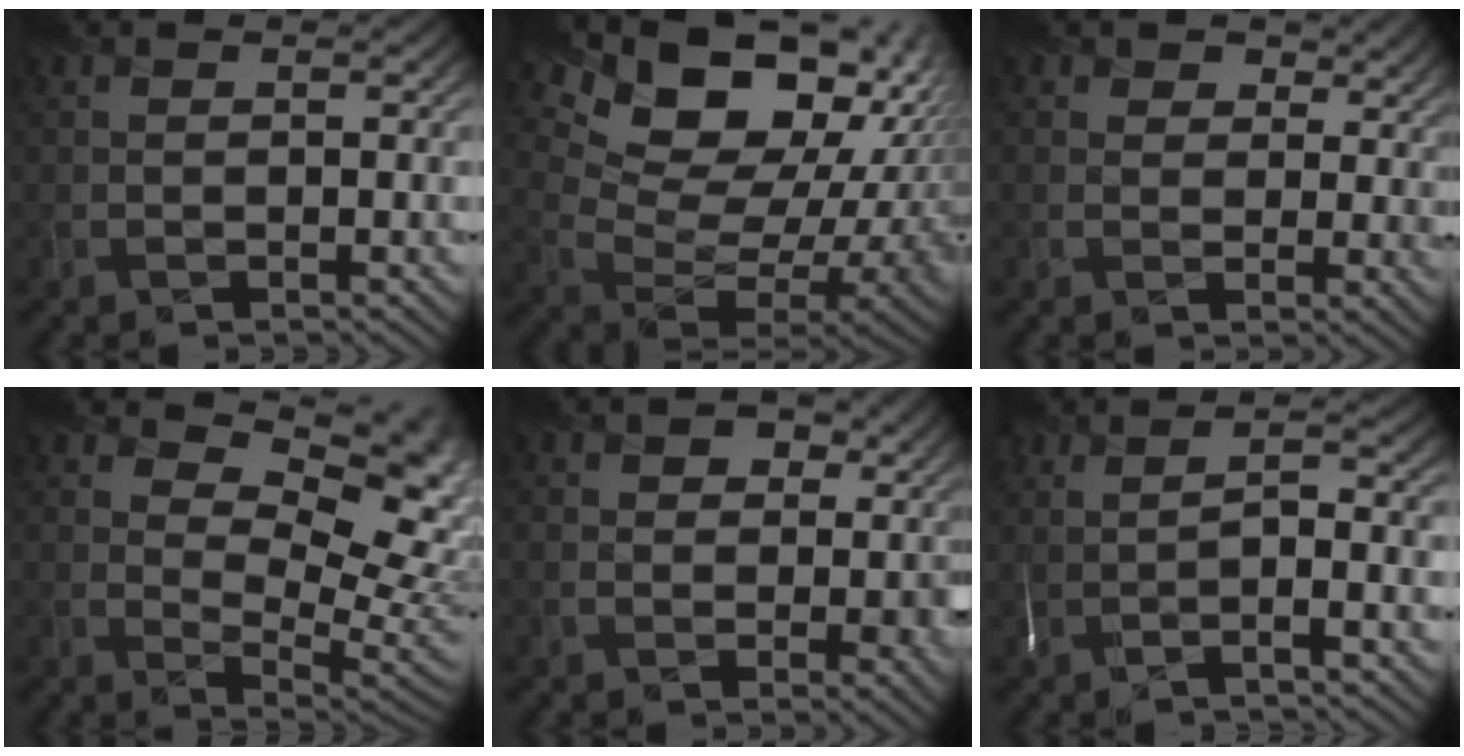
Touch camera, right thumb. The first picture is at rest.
{"total": 21.7, "force": [10.8, 13.0, 13.6], "torque": [-0.233, 0.039, 0.194]}
{"total": 5.7, "force": [2.8, 4.3, 2.6], "torque": [-0.060, -0.002, 0.041]}
{"total": 12.3, "force": [4.1, 7.2, 9.0], "torque": [-0.102, -0.002, 0.068]}
{"total": 5.7, "force": [0.9, 4.6, 3.1], "torque": [-0.034, -0.002, 0.010]}
{"total": 2.8, "force": [-1.5, 0.6, 2.3], "torque": [-0.047, -0.005, -0.033]}